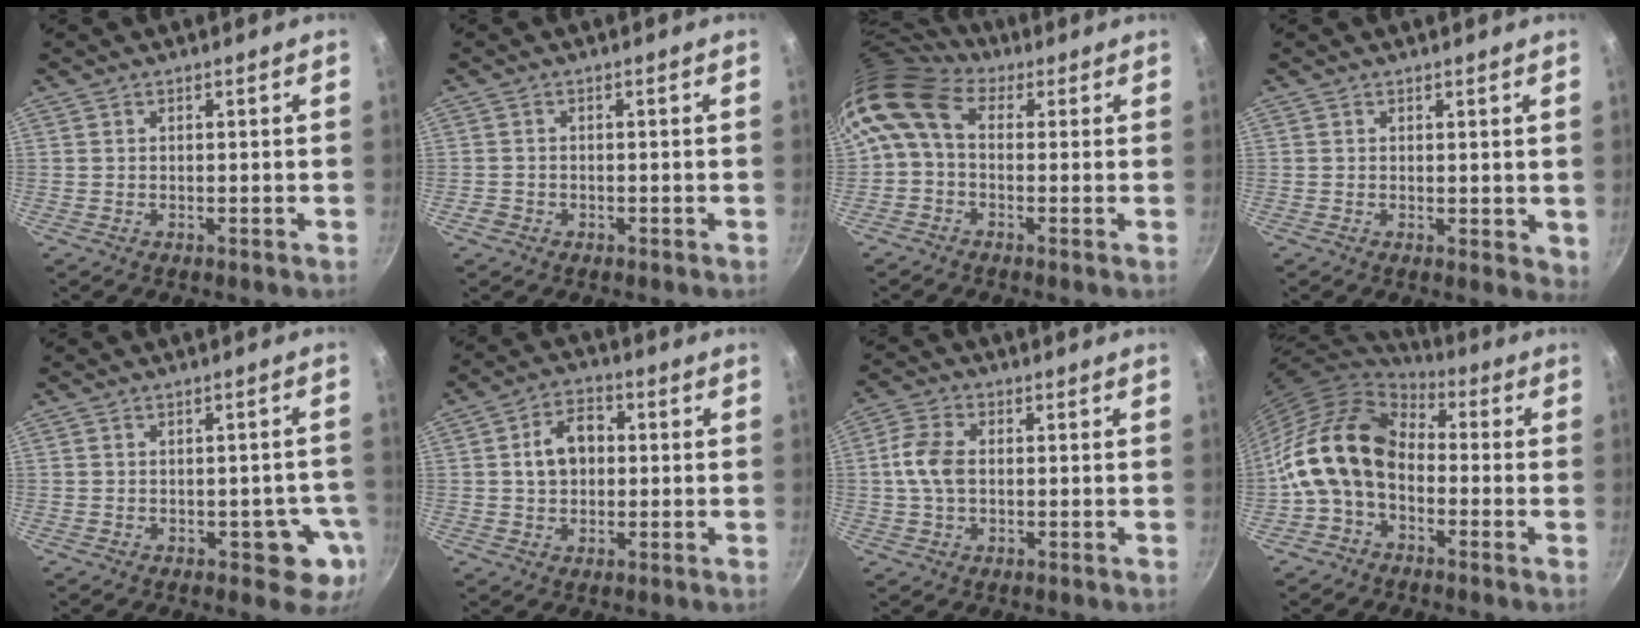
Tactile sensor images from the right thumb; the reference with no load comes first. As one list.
[{"total": 1.8, "force": [-0.9, 1.4, 0.5], "torque": [-0.007, 0.008, -0.012]}, {"total": 8.7, "force": [1.3, 6.0, 6.1], "torque": [-0.117, 0.024, 0.005]}, {"total": 2.8, "force": [0.9, 1.6, 2.1], "torque": [-0.024, -0.006, 0.011]}, {"total": 6.3, "force": [-2.1, 4.0, 4.4], "torque": [-0.005, 0.018, -0.022]}, {"total": 8.1, "force": [0.7, 5.9, 5.5], "torque": [-0.066, 0.019, 0.004]}, {"total": 7.0, "force": [0.1, 4.7, 5.2], "torque": [-0.100, 0.016, -0.006]}, {"total": 15.2, "force": [-1.5, 10.6, 10.8], "torque": [-0.178, 0.036, -0.047]}]